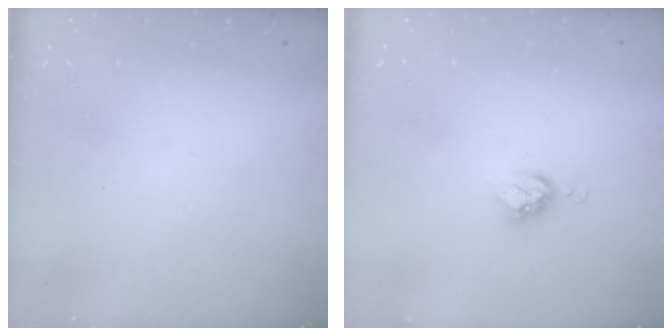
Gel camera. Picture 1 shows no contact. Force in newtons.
{"total": 5.8, "press": 5.8, "slide": 0.3}